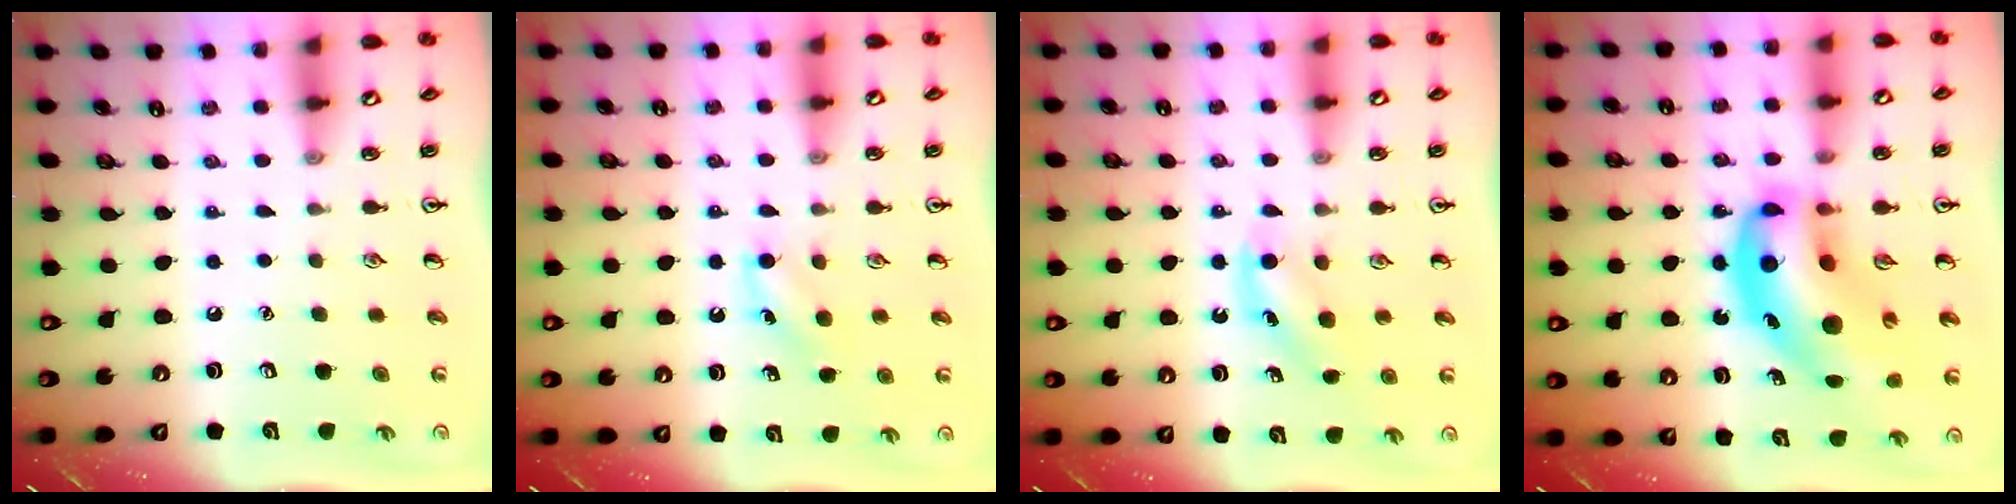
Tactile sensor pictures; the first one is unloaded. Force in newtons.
{"total": 5.2, "press": 5.0, "slide": 1.3}
{"total": 6.0, "press": 5.7, "slide": 1.6}
{"total": 18.7, "press": 18.0, "slide": 5.3}